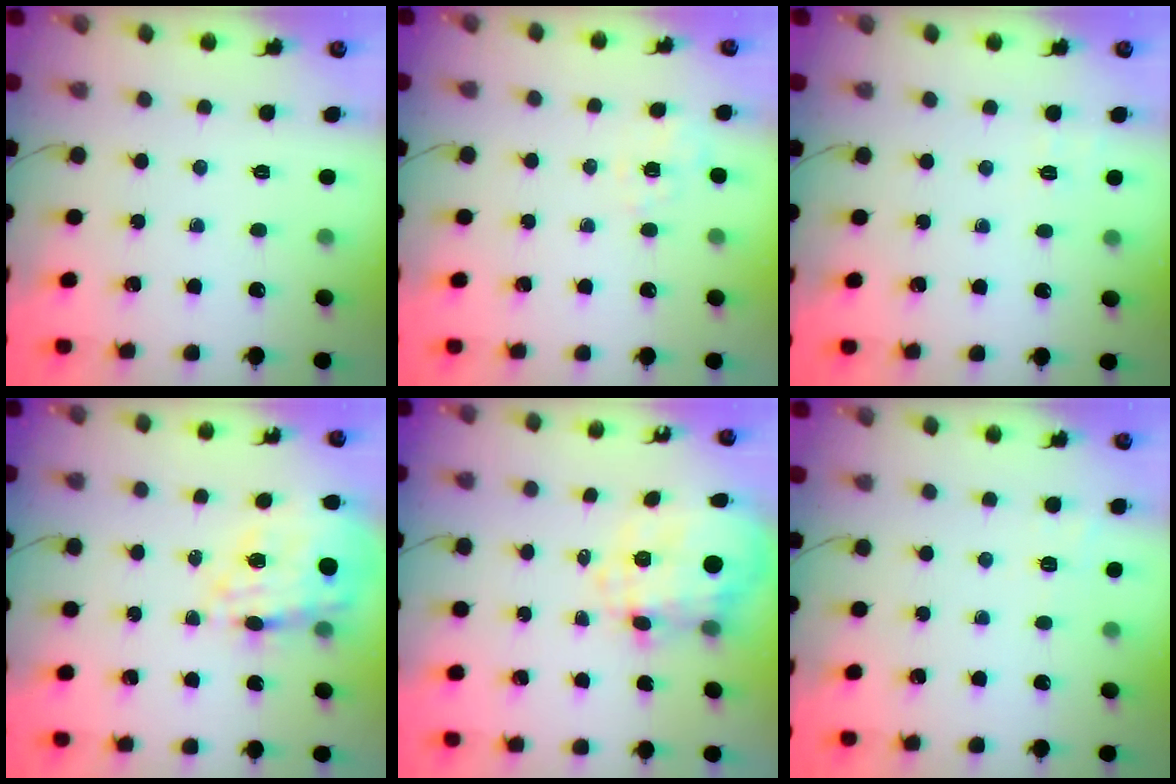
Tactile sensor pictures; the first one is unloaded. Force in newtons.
{"total": 1.8, "press": 0.4, "slide": 1.7}
{"total": 1.8, "press": 0.9, "slide": 1.6}
{"total": 17.3, "press": 16.9, "slide": 3.8}
{"total": 10.2, "press": 9.9, "slide": 2.6}
{"total": 2.0, "press": 1.3, "slide": 1.6}